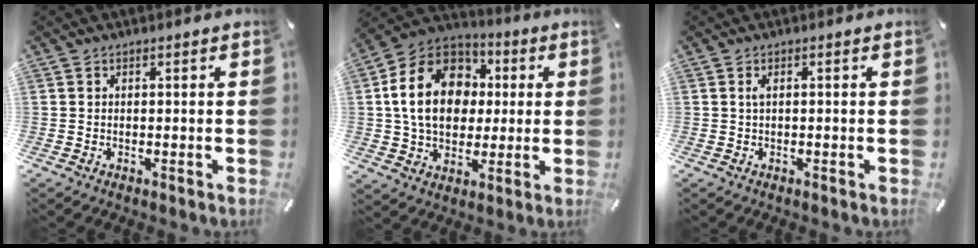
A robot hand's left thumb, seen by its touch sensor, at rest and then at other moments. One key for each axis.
{"total": 18.1, "fx": 2.1, "fy": 14.4, "fz": 10.7, "tx": -0.215, "ty": 0.015, "tz": 0.038}
{"total": 1.3, "fx": 0.2, "fy": 0.2, "fz": 1.2, "tx": -0.024, "ty": 0.000, "tz": 0.003}